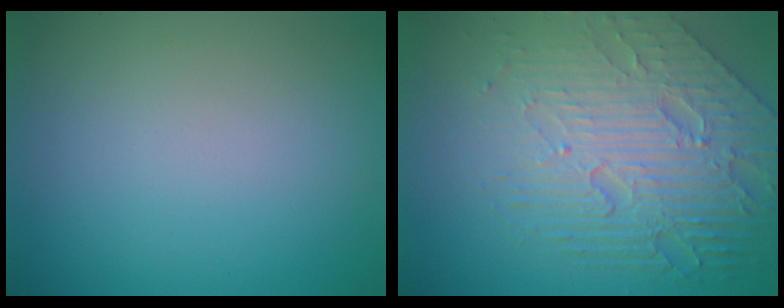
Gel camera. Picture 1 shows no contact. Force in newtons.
{"total": 8.4, "press": 5.6, "slide": 6.2}